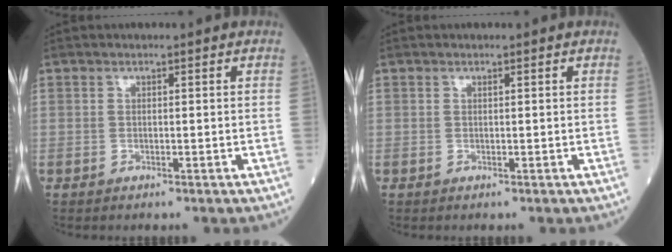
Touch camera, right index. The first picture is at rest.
{"total": 0.0}